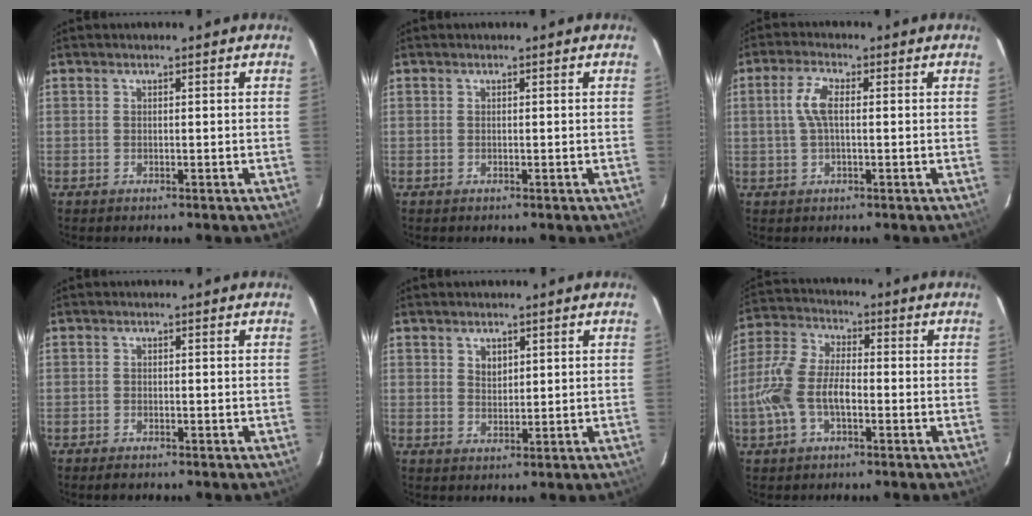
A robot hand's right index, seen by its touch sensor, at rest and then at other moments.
{"total": 0.0}
{"total": 4.7, "force": [0.4, 1.6, 4.4], "torque": [-0.090, 0.008, 0.010]}
{"total": 1.6, "force": [-1.4, 0.6, 0.5], "torque": [-0.015, -0.002, -0.025]}
{"total": 2.5, "force": [1.3, 1.8, 1.2], "torque": [-0.014, 0.003, 0.024]}
{"total": 10.5, "force": [-2.9, 5.2, 8.6], "torque": [-0.191, 0.012, -0.057]}